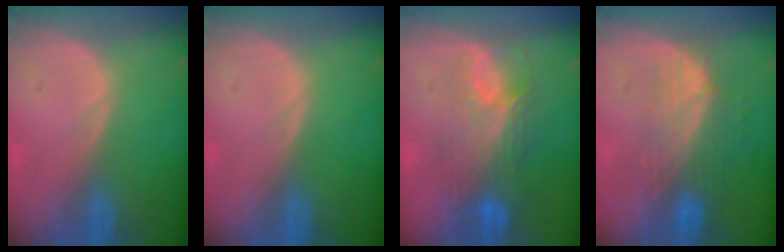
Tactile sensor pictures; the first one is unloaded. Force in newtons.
{"total": 0.0}
{"total": 8.5, "press": 8.1, "slide": 2.6}
{"total": 7.6, "press": 6.8, "slide": 3.3}